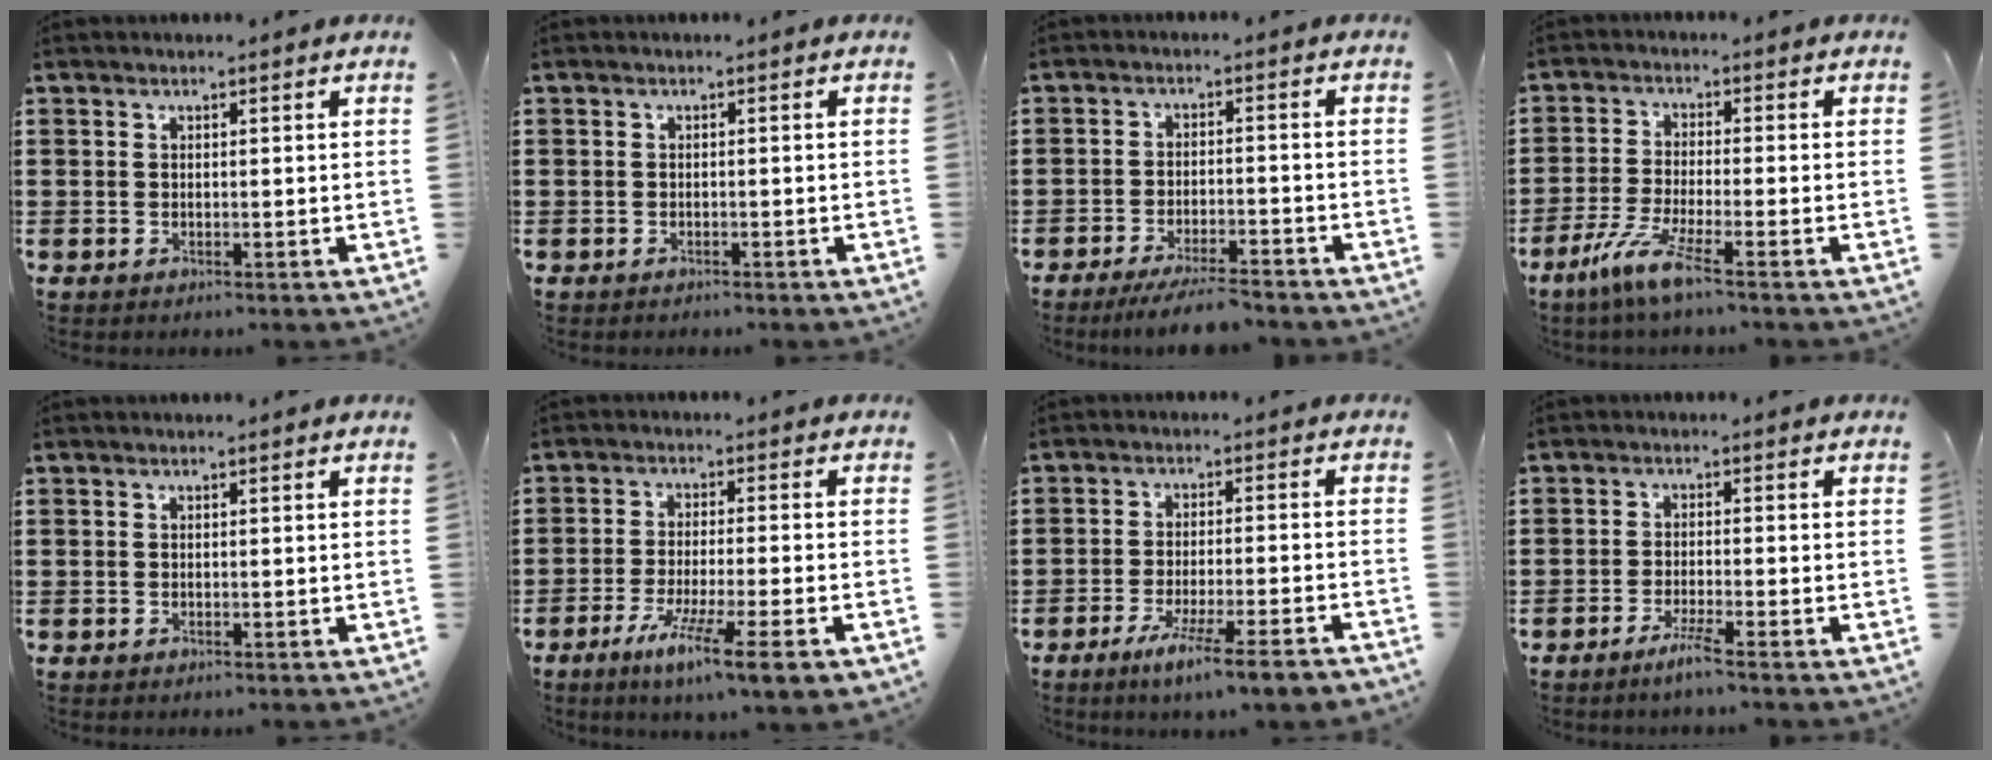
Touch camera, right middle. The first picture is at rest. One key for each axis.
{"total": 0.8, "fx": -0.7, "fy": 0.5, "fz": -0.1, "tx": 0.001, "ty": 0.003, "tz": -0.016}
{"total": 4.9, "fx": -4.4, "fy": 0.4, "fz": 2.2, "tx": -0.040, "ty": -0.004, "tz": -0.083}
{"total": 6.3, "fx": -4.0, "fy": 0.5, "fz": 4.9, "tx": -0.104, "ty": -0.013, "tz": -0.077}
{"total": 0.0}
{"total": 8.1, "fx": -5.4, "fy": 0.6, "fz": 6.1, "tx": -0.114, "ty": -0.013, "tz": -0.097}
{"total": 6.0, "fx": -4.7, "fy": -0.1, "fz": 3.8, "tx": -0.065, "ty": -0.014, "tz": -0.082}
{"total": 2.9, "fx": -2.0, "fy": -0.3, "fz": 2.1, "tx": -0.041, "ty": -0.004, "tz": -0.040}